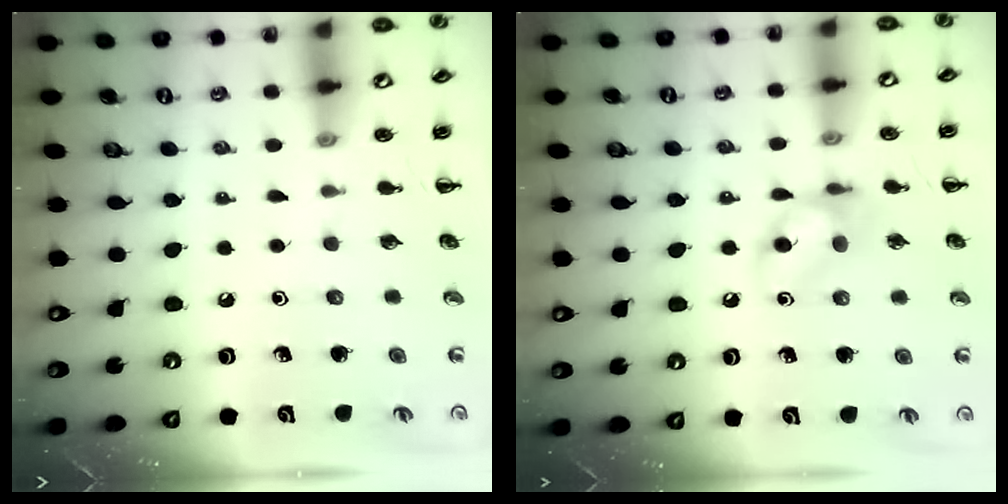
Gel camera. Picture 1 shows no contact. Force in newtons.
{"total": 8.6, "press": 8.6, "slide": 0.6}